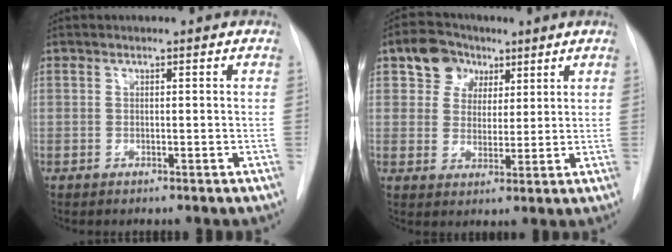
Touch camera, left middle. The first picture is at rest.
{"total": 6.6, "force": [3.4, 5.3, 2.0], "torque": [-0.036, 0.025, 0.060]}